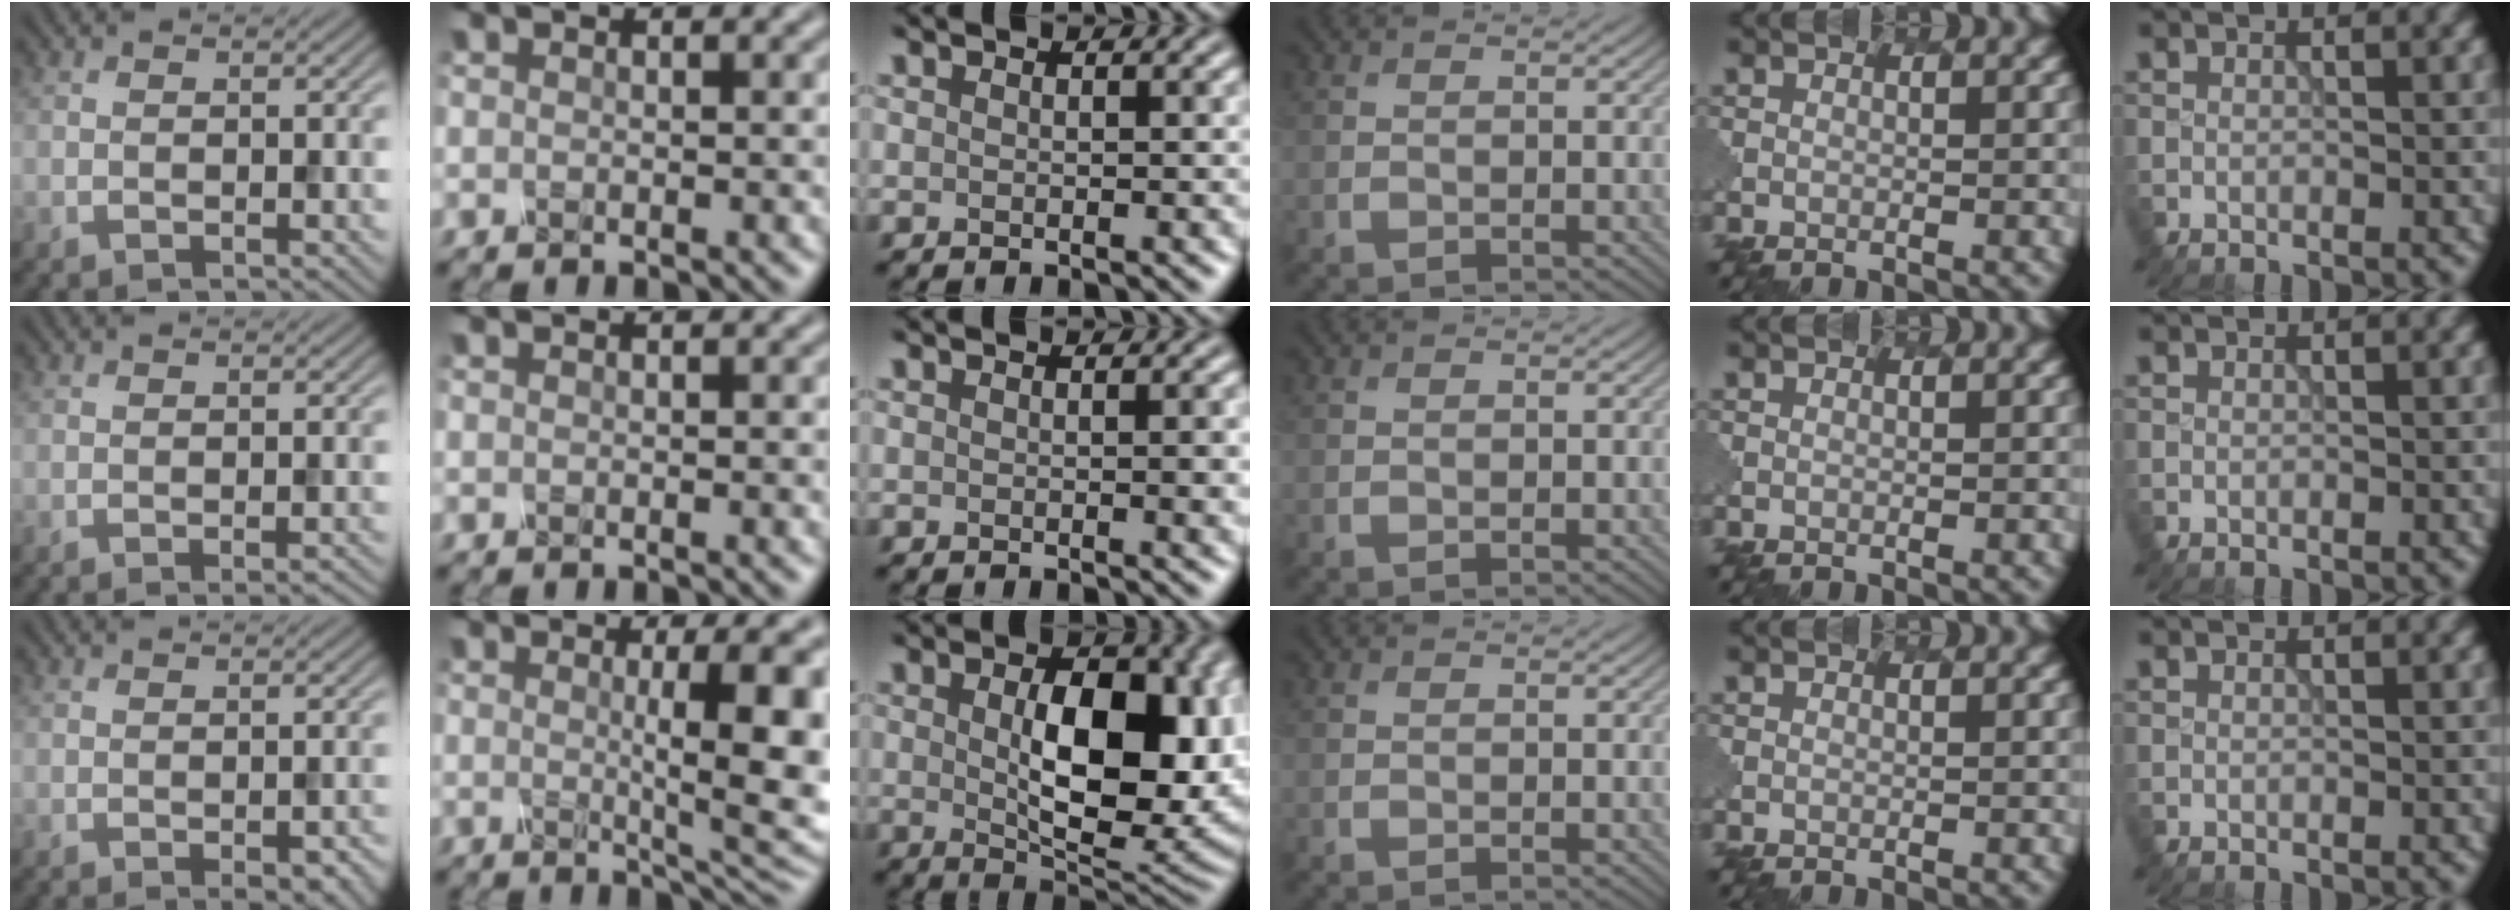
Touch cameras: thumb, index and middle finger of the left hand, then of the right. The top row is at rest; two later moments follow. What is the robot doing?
{"motion": "screw", "object": "spray bottle"}